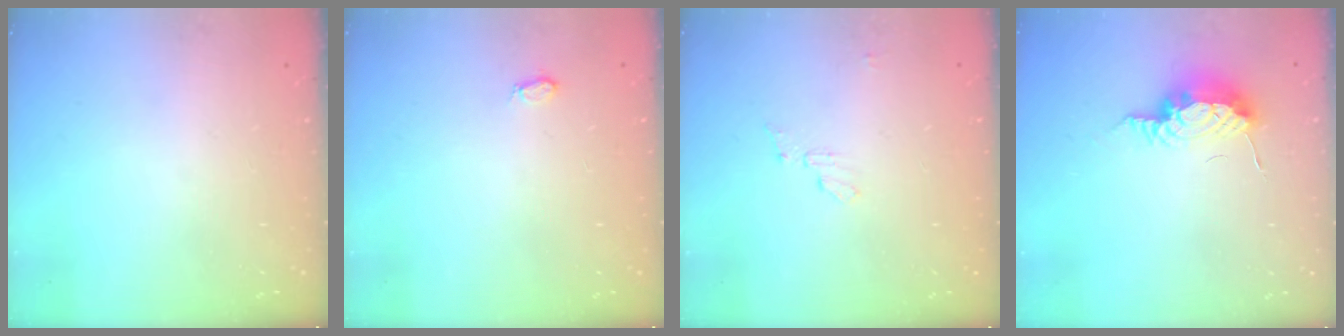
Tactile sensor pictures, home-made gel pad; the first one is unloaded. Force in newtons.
{"total": 3.5, "press": 3.5, "slide": 0.5}
{"total": 4.4, "press": 4.4, "slide": 0.4}
{"total": 9.2, "press": 8.7, "slide": 2.8}